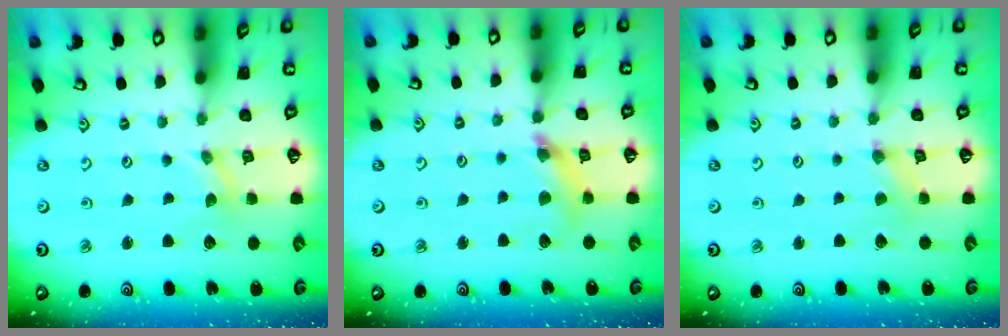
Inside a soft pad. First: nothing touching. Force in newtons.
{"total": 9.4, "press": 9.3, "slide": 1.0}
{"total": 0.5, "press": 0.5, "slide": 0.1}